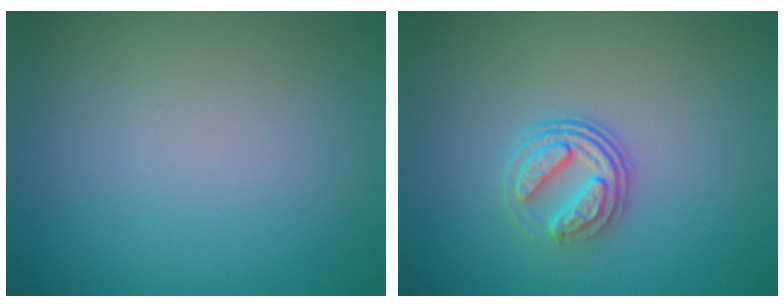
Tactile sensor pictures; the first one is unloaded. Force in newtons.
{"total": 3.1, "press": 2.6, "slide": 1.8}